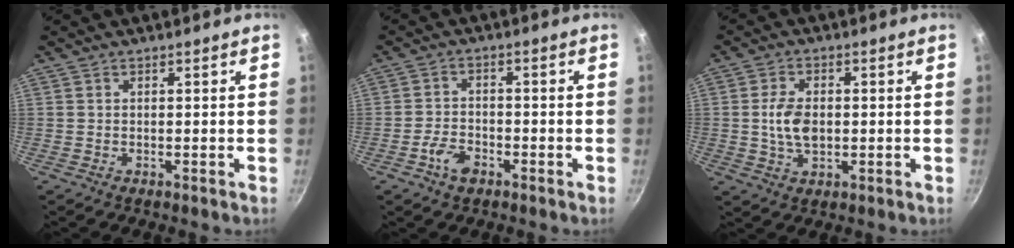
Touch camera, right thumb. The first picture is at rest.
{"total": 4.7, "force": [-2.6, 2.7, 2.8], "torque": [-0.052, 0.020, -0.050]}
{"total": 6.6, "force": [0.0, 4.1, 5.2], "torque": [-0.093, 0.002, -0.001]}